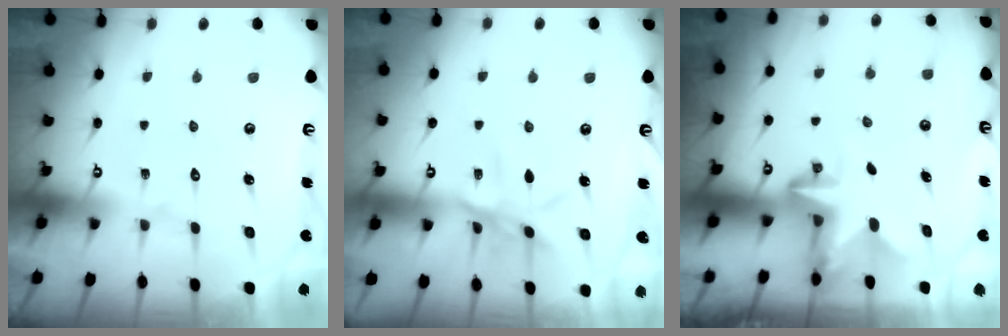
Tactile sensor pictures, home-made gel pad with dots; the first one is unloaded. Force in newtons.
{"total": 8.5, "press": 8.5, "slide": 0.5}
{"total": 2.7, "press": 2.6, "slide": 0.5}